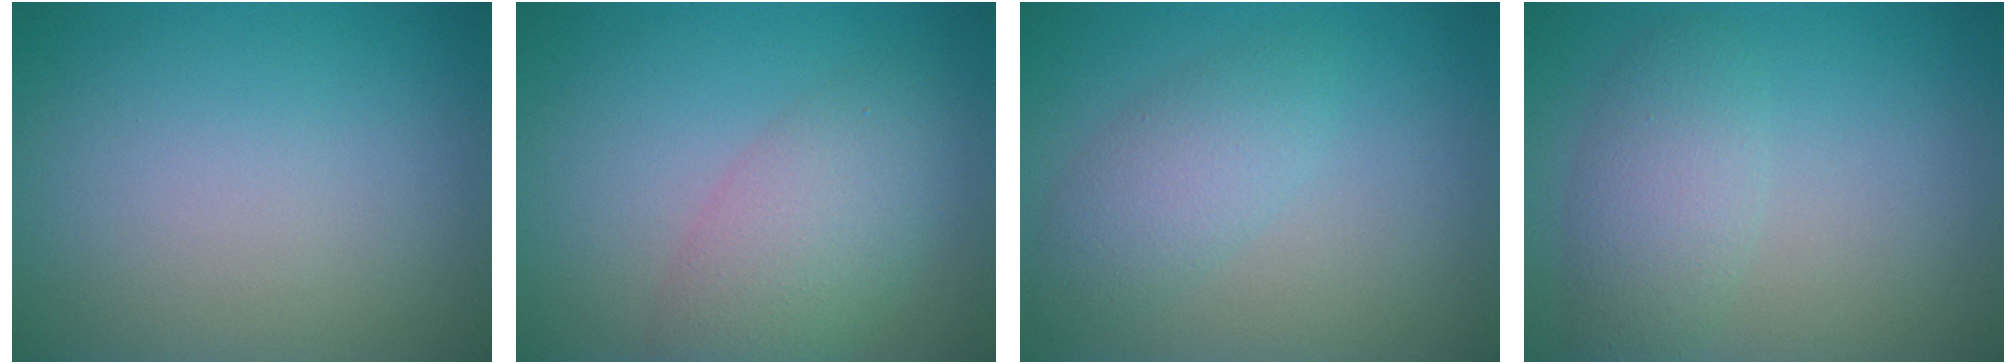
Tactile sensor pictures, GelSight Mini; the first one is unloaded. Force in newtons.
{"total": 4.7, "press": 4.7, "slide": 0.1}
{"total": 2.9, "press": 2.9, "slide": 0.0}
{"total": 3.4, "press": 3.4, "slide": 0.2}